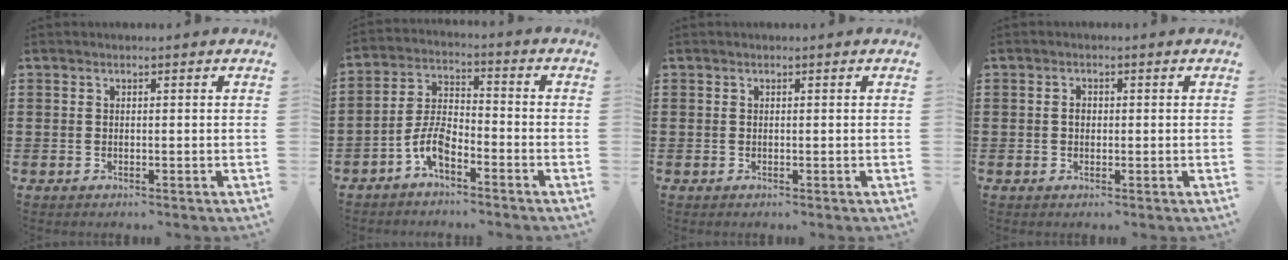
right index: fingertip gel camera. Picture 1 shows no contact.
{"total": 5.9, "force": [-3.7, 2.2, 4.0], "torque": [-0.097, 0.003, -0.076]}
{"total": 0.0}
{"total": 1.4, "force": [0.0, 0.9, 1.0], "torque": [-0.021, 0.005, -0.001]}